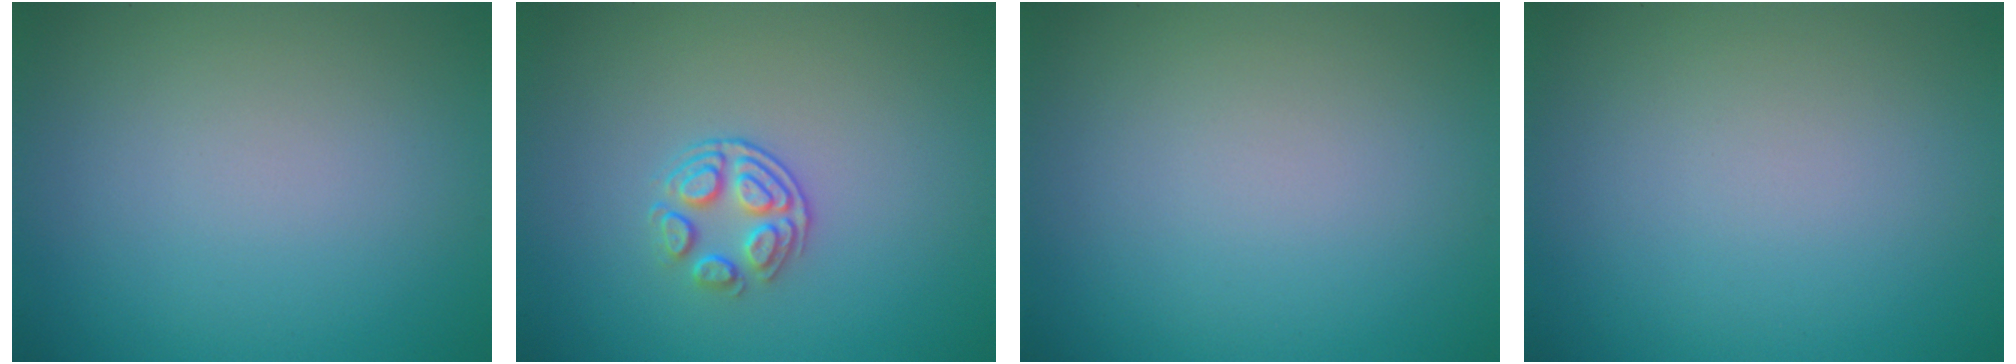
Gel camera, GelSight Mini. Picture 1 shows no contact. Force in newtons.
{"total": 2.4, "press": 1.8, "slide": 1.6}
{"total": 0.0}
{"total": 0.0}